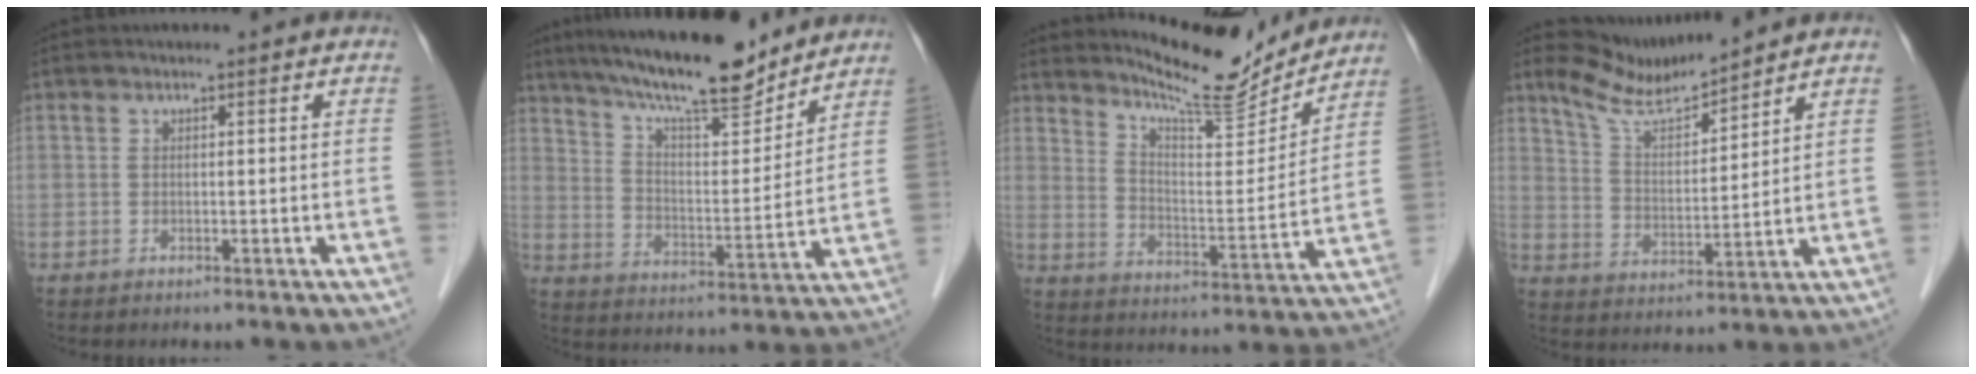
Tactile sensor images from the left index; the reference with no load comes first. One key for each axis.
{"total": 16.3, "fx": 14.3, "fy": 2.4, "fz": 7.6, "tx": -0.129, "ty": 0.004, "tz": 0.232}
{"total": 13.4, "fx": 12.9, "fy": 1.1, "fz": 3.5, "tx": -0.064, "ty": -0.021, "tz": 0.196}
{"total": 7.3, "fx": 7.2, "fy": 0.0, "fz": 1.3, "tx": -0.040, "ty": -0.002, "tz": 0.145}